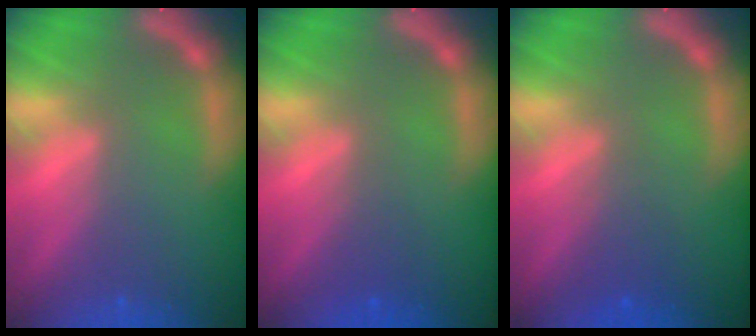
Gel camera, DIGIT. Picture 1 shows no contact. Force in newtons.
{"total": 1.5}
{"total": 1.9}